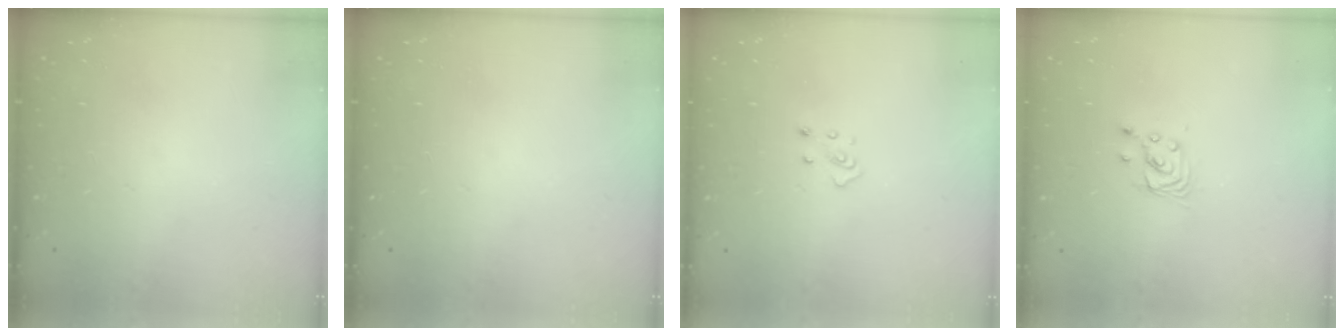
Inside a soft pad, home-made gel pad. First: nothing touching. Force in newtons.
{"total": 0.0}
{"total": 2.5, "press": 2.4, "slide": 0.3}
{"total": 2.8, "press": 2.8, "slide": 0.2}